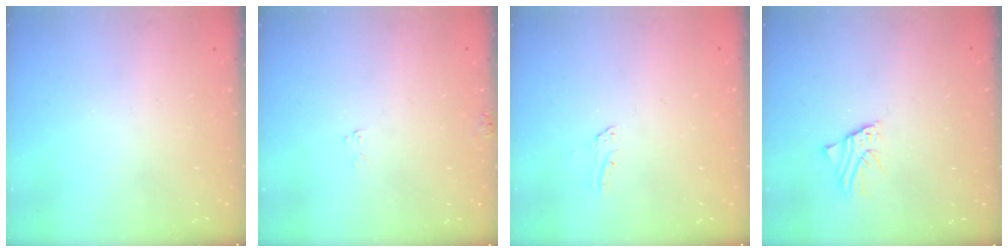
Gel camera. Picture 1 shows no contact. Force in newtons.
{"total": 5.2, "press": 5.2, "slide": 0.3}
{"total": 1.5, "press": 1.4, "slide": 0.1}
{"total": 2.1, "press": 2.1, "slide": 0.2}